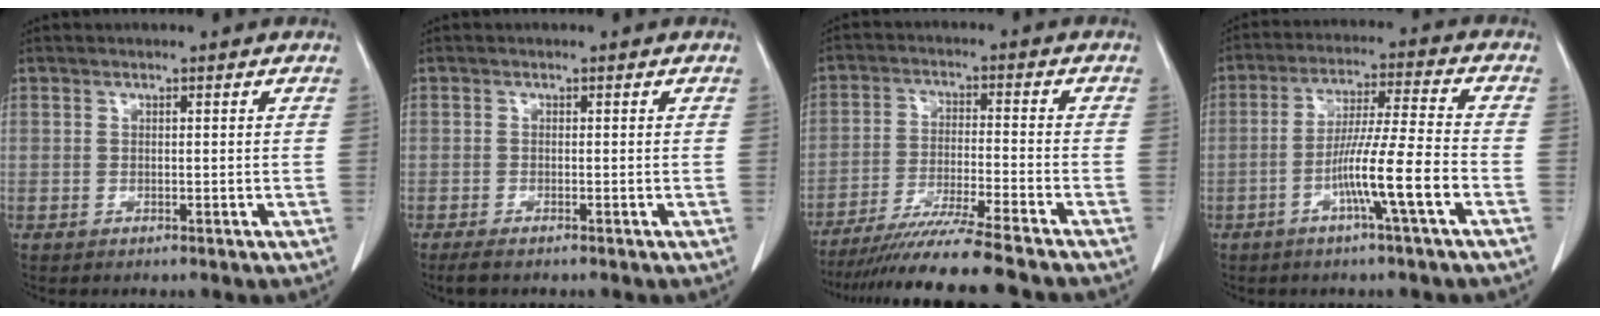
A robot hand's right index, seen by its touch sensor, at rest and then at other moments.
{"total": 2.0, "force": [-1.7, 0.2, 1.1], "torque": [-0.022, -0.006, -0.028]}
{"total": 13.7, "force": [-11.9, -1.5, 6.6], "torque": [-0.099, -0.032, -0.195]}
{"total": 9.9, "force": [-4.0, -1.0, 9.0], "torque": [-0.166, 0.002, -0.075]}